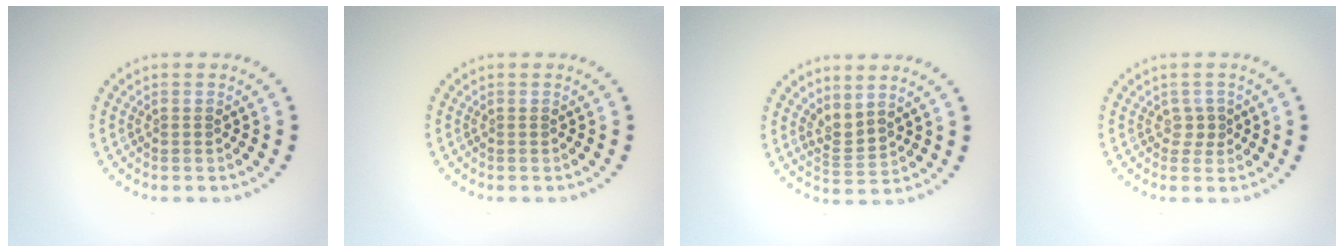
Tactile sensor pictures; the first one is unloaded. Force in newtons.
{"total": 0.0}
{"total": 2.2, "press": 1.4, "slide": 1.7}
{"total": 1.1, "press": 0.8, "slide": 0.7}